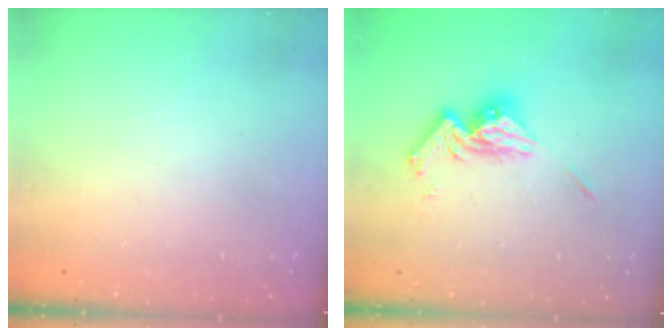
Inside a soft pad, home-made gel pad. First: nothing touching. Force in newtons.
{"total": 13.5, "press": 13.4, "slide": 1.2}